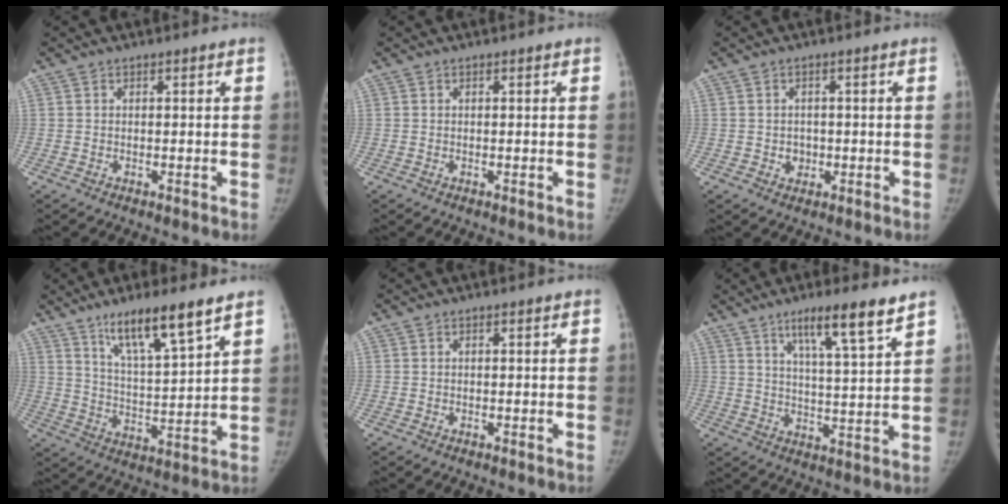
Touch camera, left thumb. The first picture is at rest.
{"total": 0.0}
{"total": 2.5, "force": [-0.7, 2.3, 0.8], "torque": [0.004, 0.004, -0.006]}
{"total": 12.3, "force": [8.3, 1.8, 9.0], "torque": [-0.149, -0.048, 0.151]}
{"total": 0.0}
{"total": 10.4, "force": [6.9, 0.9, 7.8], "torque": [-0.121, -0.037, 0.113]}